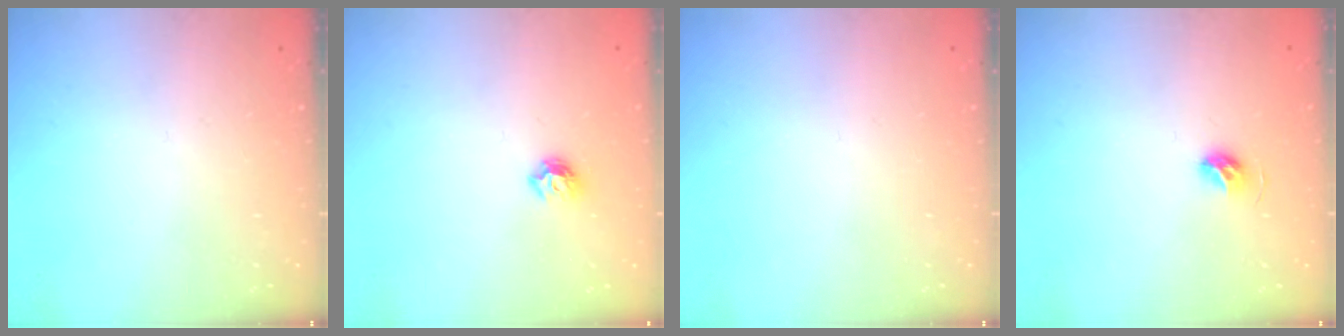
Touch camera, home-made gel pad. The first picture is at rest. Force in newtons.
{"total": 6.4, "press": 6.4, "slide": 0.7}
{"total": 0.0}
{"total": 5.4, "press": 5.2, "slide": 1.2}